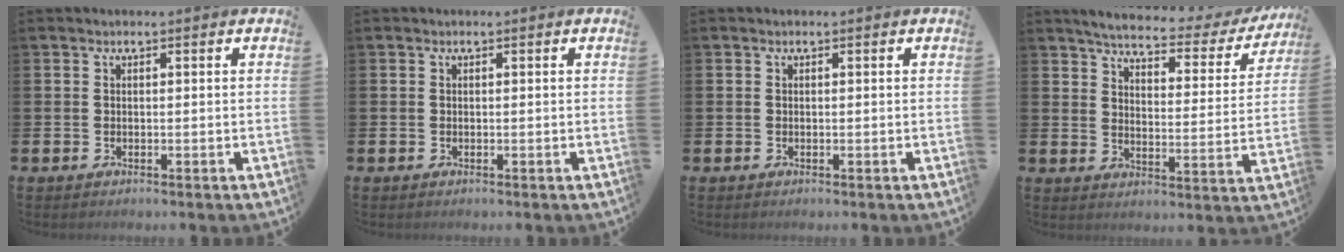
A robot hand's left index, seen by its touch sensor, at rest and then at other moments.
{"total": 0.0}
{"total": 0.0}
{"total": 5.2, "force": [4.6, 1.2, 2.2], "torque": [-0.059, -0.033, 0.071]}